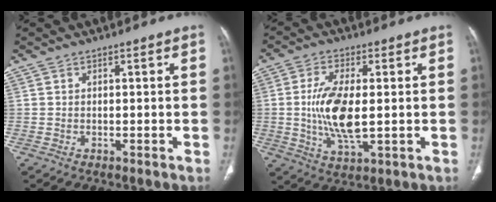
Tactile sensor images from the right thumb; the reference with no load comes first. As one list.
[{"total": 11.1, "force": [-0.1, 4.5, 10.1], "torque": [-0.209, -0.011, 0.000]}]